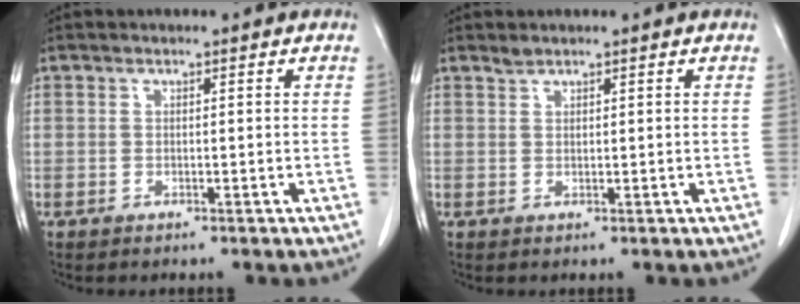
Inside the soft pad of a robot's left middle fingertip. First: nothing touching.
{"total": 0.8, "force": [0.8, 0.1, 0.1], "torque": [-0.006, 0.002, 0.019]}